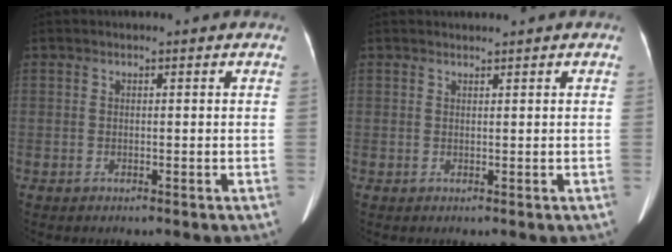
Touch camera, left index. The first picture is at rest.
{"total": 0.7, "force": [0.7, -0.2, 0.0], "torque": [-0.006, 0.004, 0.017]}